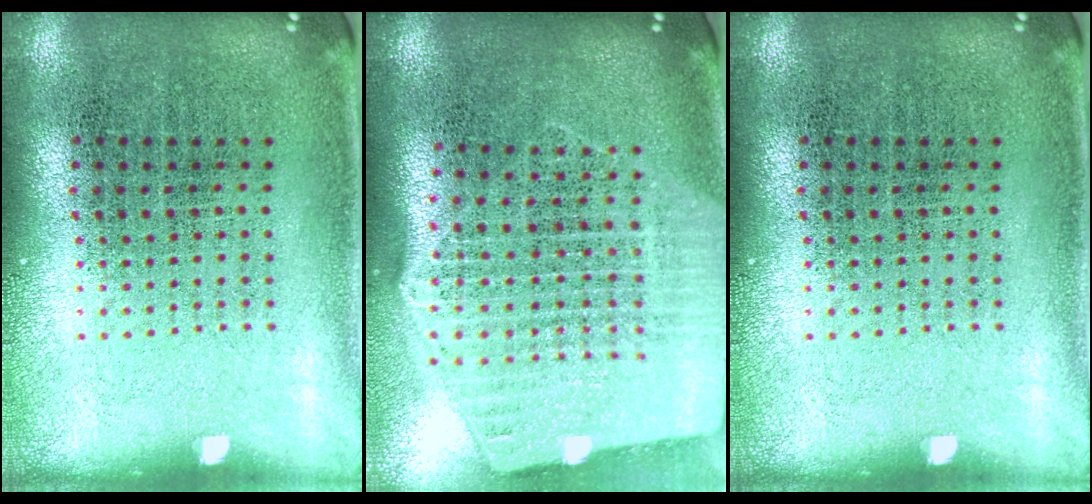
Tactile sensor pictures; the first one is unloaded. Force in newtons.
{"total": 2.6, "press": 2.3, "slide": 1.3}
{"total": 0.0}